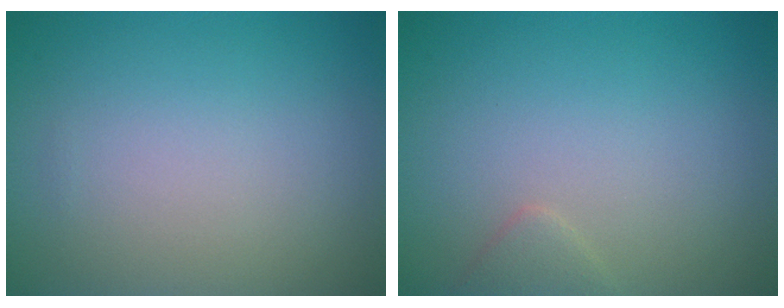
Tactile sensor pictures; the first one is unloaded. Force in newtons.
{"total": 1.2, "press": 1.2, "slide": 0.1}